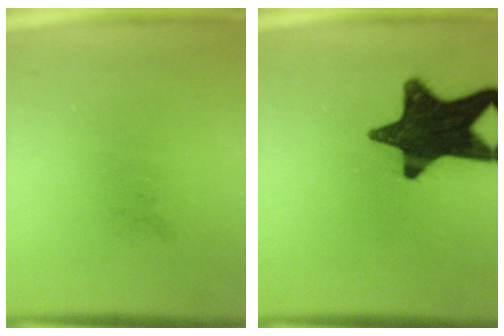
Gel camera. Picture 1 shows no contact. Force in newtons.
{"total": 17.7}